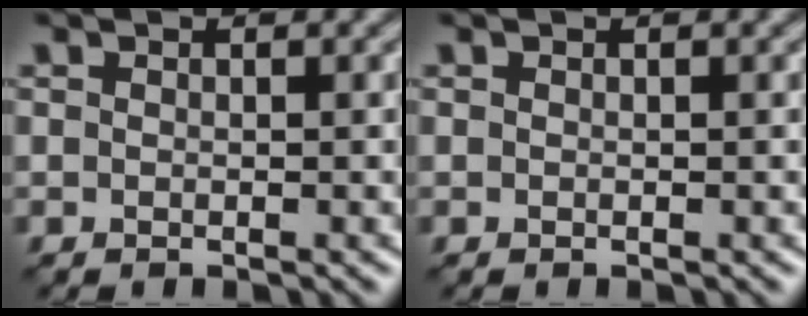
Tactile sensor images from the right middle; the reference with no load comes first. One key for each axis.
{"total": 0.0}